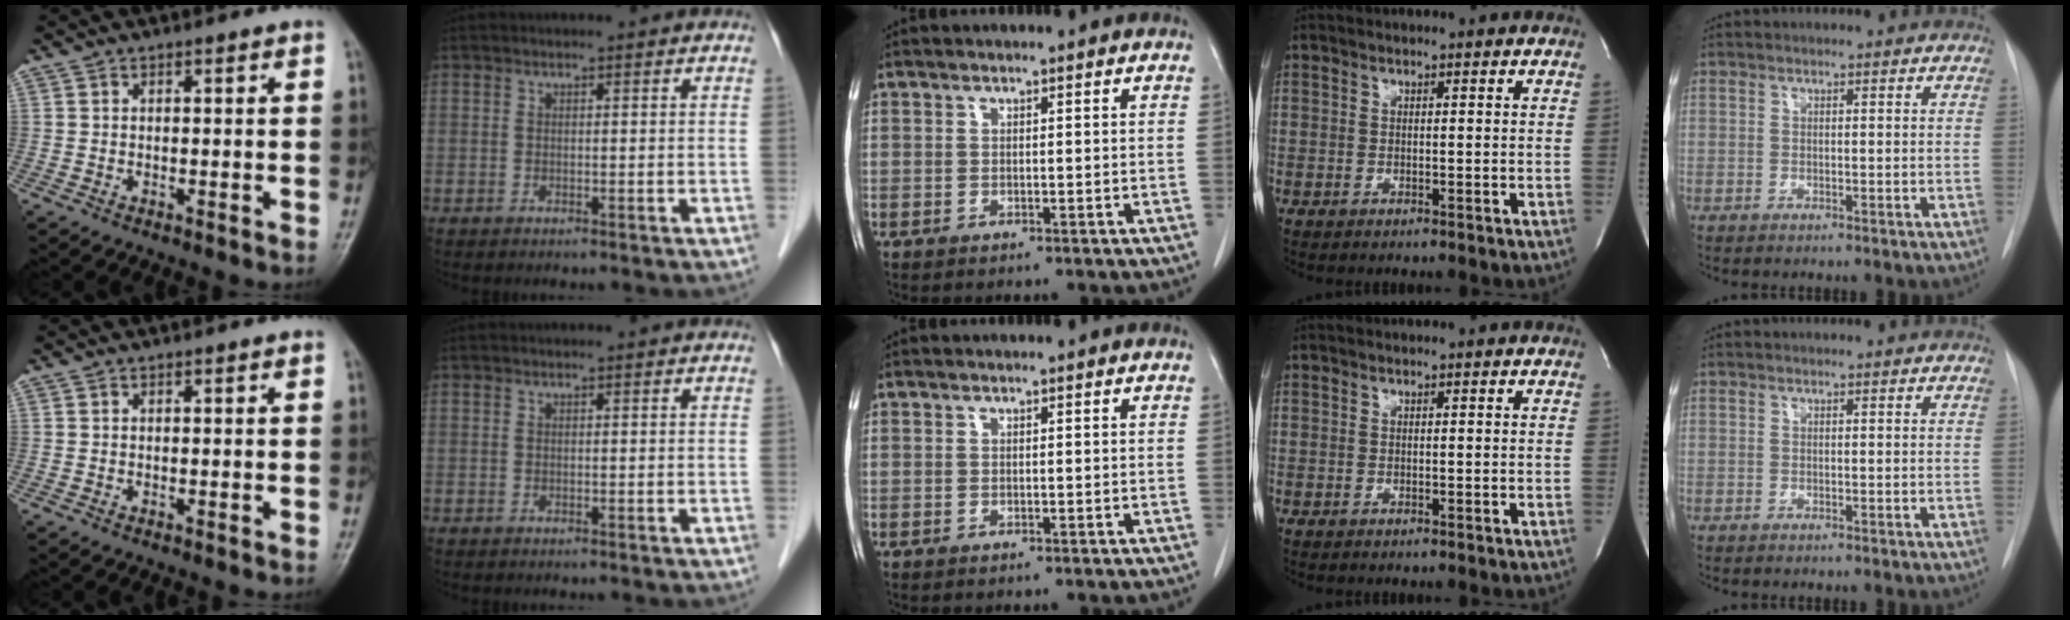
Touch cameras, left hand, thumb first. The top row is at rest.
{}